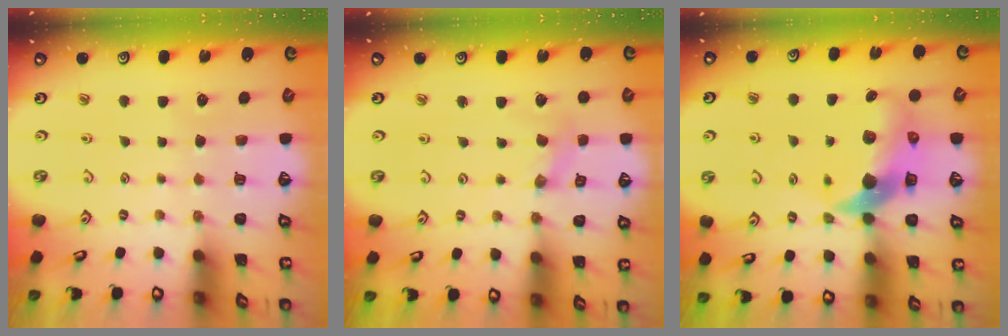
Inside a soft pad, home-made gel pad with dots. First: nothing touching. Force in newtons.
{"total": 2.5, "press": 2.4, "slide": 0.6}
{"total": 11.0, "press": 10.8, "slide": 1.6}